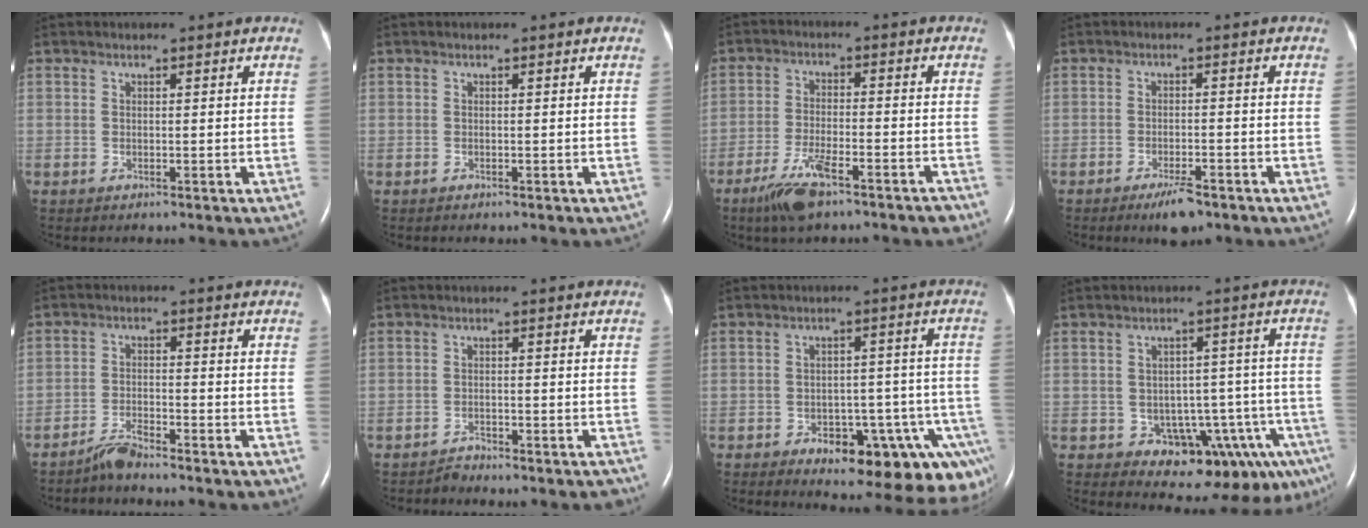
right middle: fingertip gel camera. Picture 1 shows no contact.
{"total": 0.0}
{"total": 8.2, "force": [-5.8, 1.5, 5.6], "torque": [-0.105, -0.011, -0.100]}
{"total": 4.1, "force": [-2.9, 0.9, 2.7], "torque": [-0.052, -0.004, -0.044]}
{"total": 4.1, "force": [-3.8, 0.3, 1.4], "torque": [-0.031, -0.010, -0.069]}
{"total": 3.4, "force": [-3.3, 0.8, -0.1], "torque": [0.015, 0.002, -0.048]}
{"total": 16.5, "force": [-9.8, 6.7, 11.5], "torque": [-0.054, 0.035, -0.116]}
{"total": 10.8, "force": [-5.8, 5.4, 7.2], "torque": [-0.067, 0.029, -0.069]}